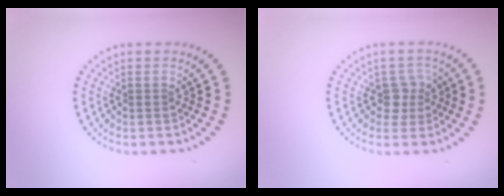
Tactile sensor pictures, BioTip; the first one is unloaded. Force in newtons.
{"total": 2.0, "press": 1.7, "slide": 1.0}